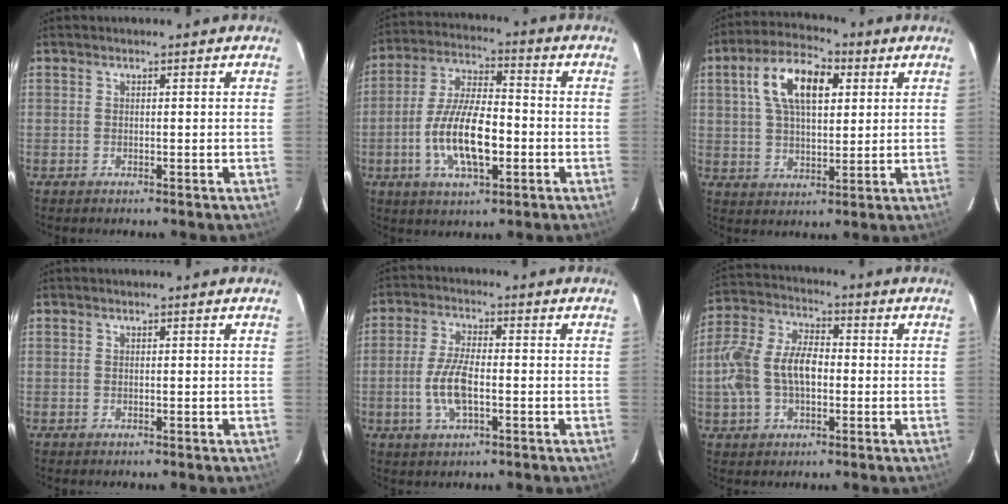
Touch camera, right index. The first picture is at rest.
{"total": 13.5, "force": [-3.5, 5.1, 12.0], "torque": [-0.242, -0.003, -0.063]}
{"total": 12.5, "force": [4.2, 6.2, 10.0], "torque": [-0.183, 0.032, 0.071]}
{"total": 0.0}
{"total": 7.5, "force": [-1.8, 2.8, 6.8], "torque": [-0.143, -0.002, -0.036]}
{"total": 12.0, "force": [-1.4, 7.3, 9.4], "torque": [-0.203, 0.019, -0.026]}